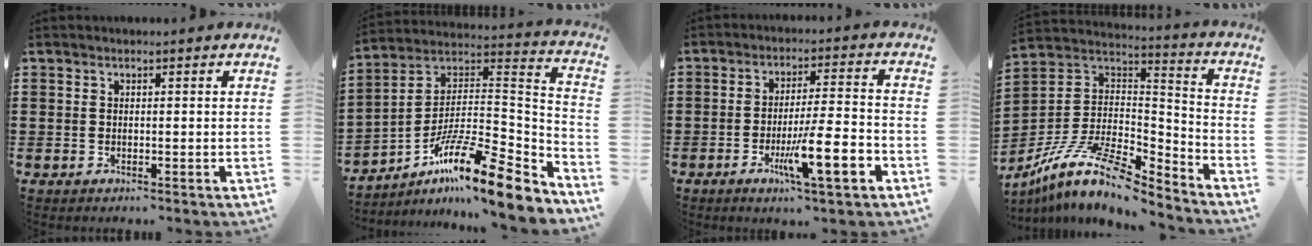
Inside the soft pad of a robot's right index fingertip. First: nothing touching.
{"total": 14.5, "force": [-10.0, 2.1, 10.2], "torque": [-0.163, 0.007, -0.185]}
{"total": 10.1, "force": [-4.4, 1.4, 9.0], "torque": [-0.156, 0.001, -0.076]}
{"total": 12.3, "force": [-9.2, 3.4, 7.4], "torque": [-0.152, 0.020, -0.180]}